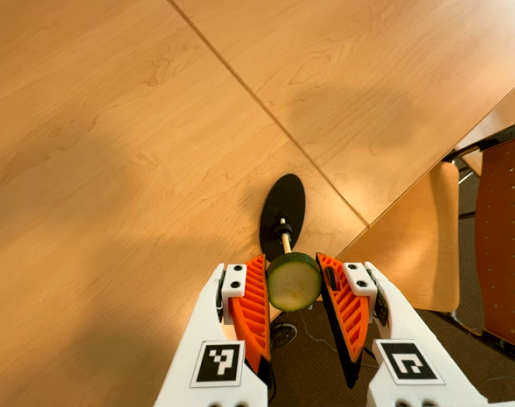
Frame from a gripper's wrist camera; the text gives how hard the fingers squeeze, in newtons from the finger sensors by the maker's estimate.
{"total": 8.5, "left": 8.7, "right": 8.3}